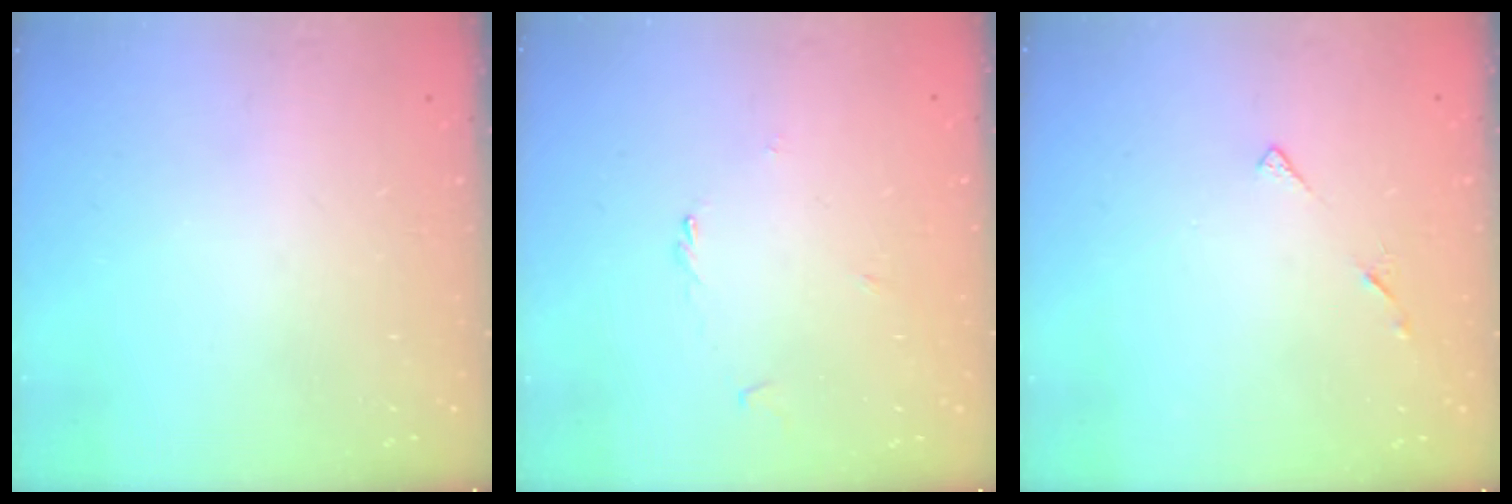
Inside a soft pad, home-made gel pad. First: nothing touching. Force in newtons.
{"total": 1.2, "press": 1.1, "slide": 0.4}
{"total": 4.9, "press": 4.8, "slide": 0.6}